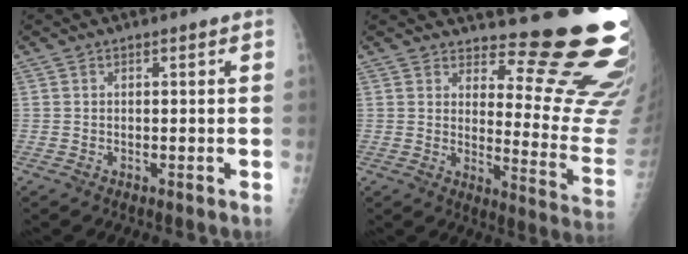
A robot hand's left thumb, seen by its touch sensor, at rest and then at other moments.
{"total": 17.4, "force": [15.5, 3.2, 7.2], "torque": [-0.051, -0.185, 0.179]}